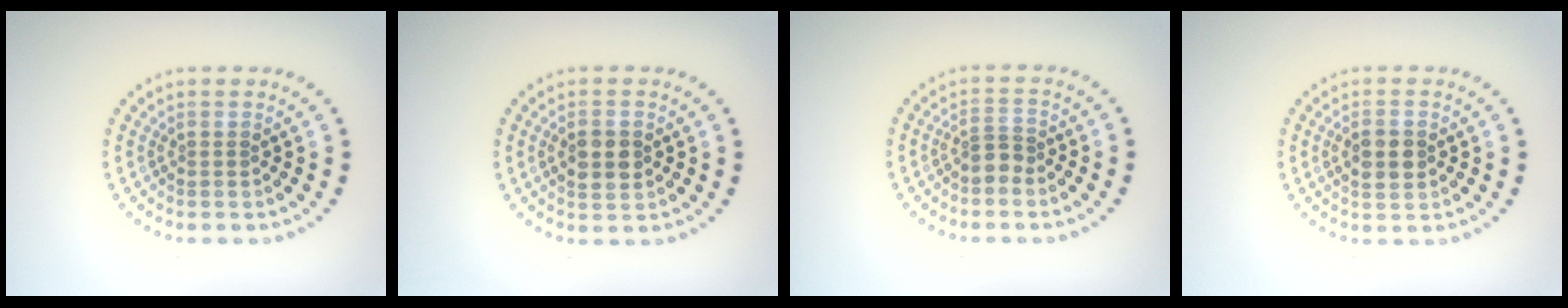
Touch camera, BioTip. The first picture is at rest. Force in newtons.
{"total": 2.4, "press": 2.4, "slide": 0.1}
{"total": 1.8, "press": 1.5, "slide": 1.1}
{"total": 2.4, "press": 2.4, "slide": 0.1}